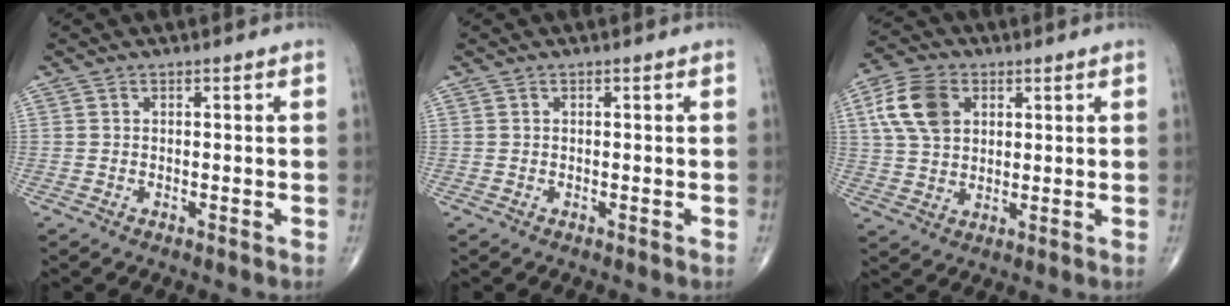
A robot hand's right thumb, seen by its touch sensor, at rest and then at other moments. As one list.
[{"total": 0.0}, {"total": 10.3, "force": [3.2, 7.1, 6.8], "torque": [-0.125, 0.003, 0.059]}]